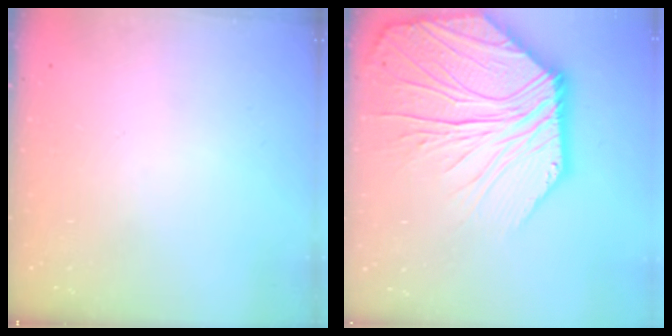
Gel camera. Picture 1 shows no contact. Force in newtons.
{"total": 21.6, "press": 21.4, "slide": 3.0}